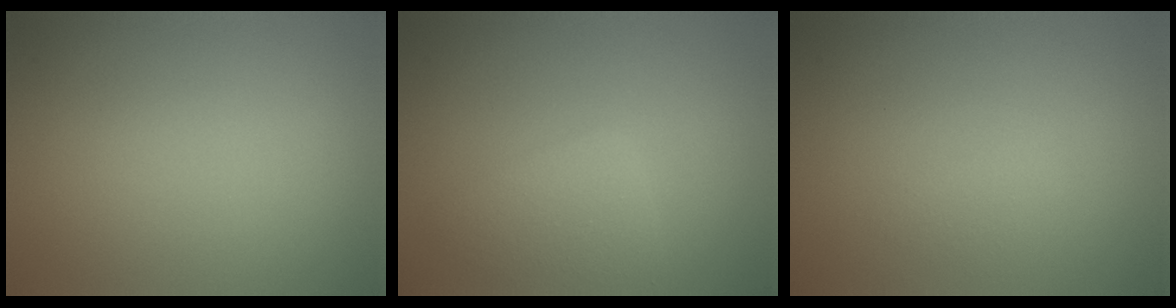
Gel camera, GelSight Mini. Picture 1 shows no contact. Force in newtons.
{"total": 2.7, "press": 2.7, "slide": 0.1}
{"total": 0.9, "press": 0.9, "slide": 0.1}